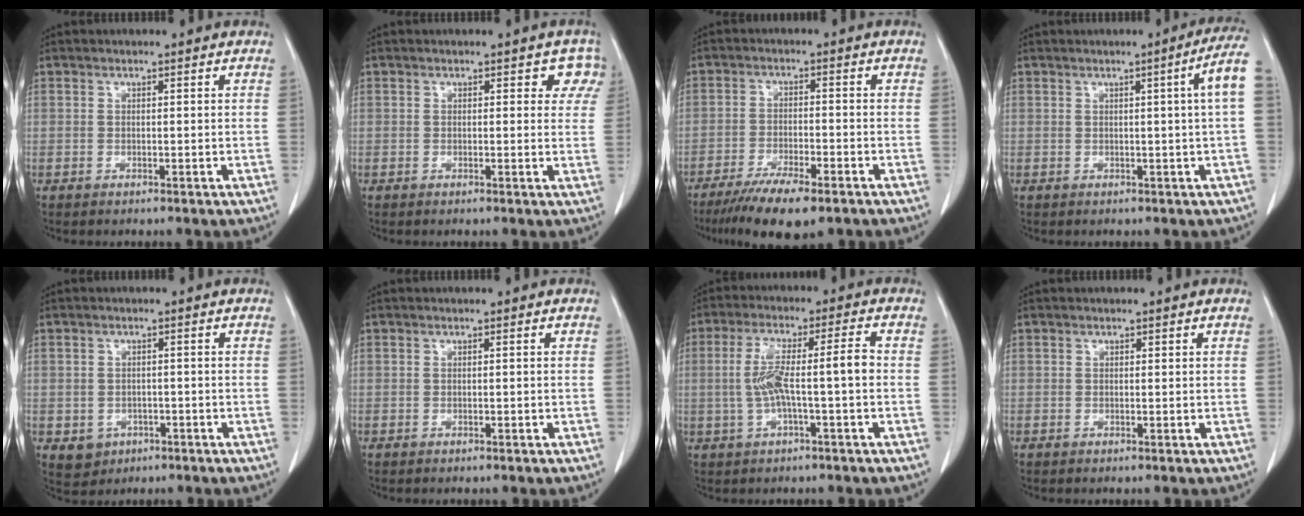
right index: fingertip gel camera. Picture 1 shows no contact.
{"total": 3.2, "force": [1.9, 2.1, 1.6], "torque": [0.008, 0.002, 0.007]}
{"total": 9.3, "force": [-6.8, 1.7, 6.2], "torque": [-0.101, -0.019, -0.108]}
{"total": 5.5, "force": [1.1, -1.0, 5.3], "torque": [-0.060, 0.004, 0.011]}
{"total": 3.7, "force": [-1.3, 3.3, 0.9], "torque": [-0.011, 0.005, -0.008]}
{"total": 0.0}
{"total": 8.0, "force": [-0.7, 0.7, 7.9], "torque": [-0.156, 0.025, -0.012]}
{"total": 0.0}